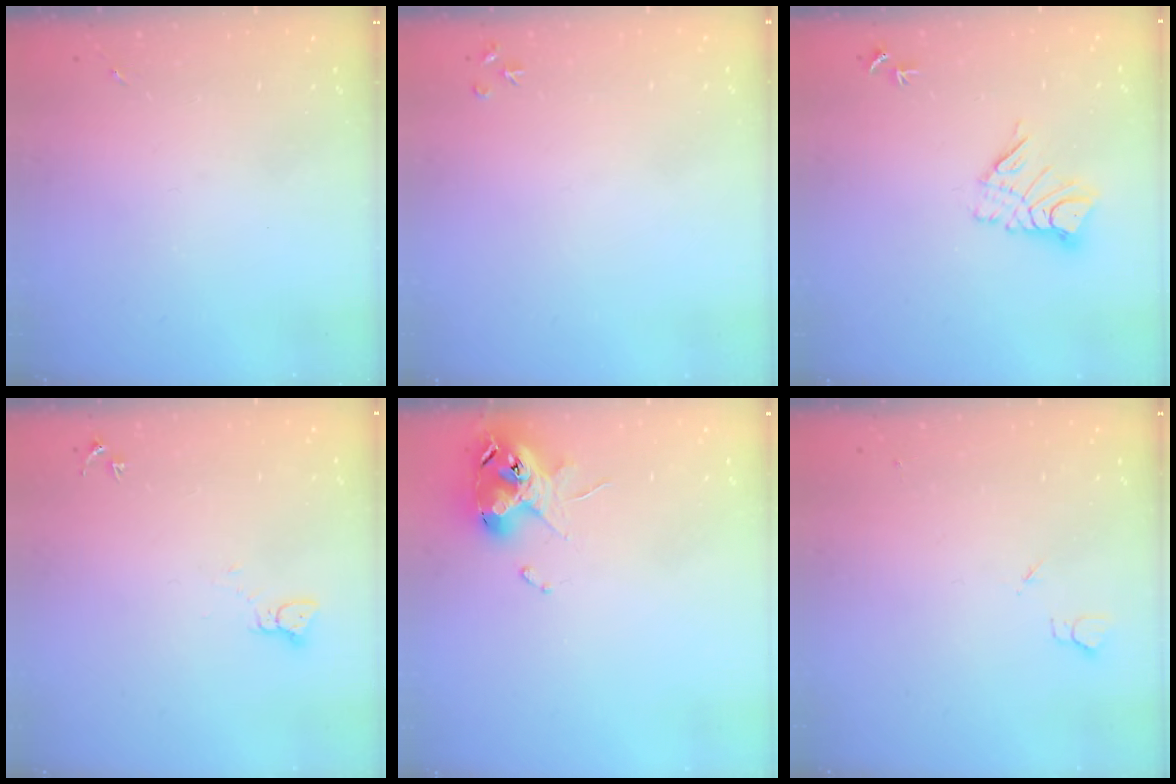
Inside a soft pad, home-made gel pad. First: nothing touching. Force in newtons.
{"total": 3.6, "press": 3.5, "slide": 0.5}
{"total": 9.8, "press": 9.8, "slide": 0.9}
{"total": 2.2, "press": 2.2, "slide": 0.2}
{"total": 12.6, "press": 12.5, "slide": 1.7}
{"total": 2.7, "press": 2.6, "slide": 0.3}